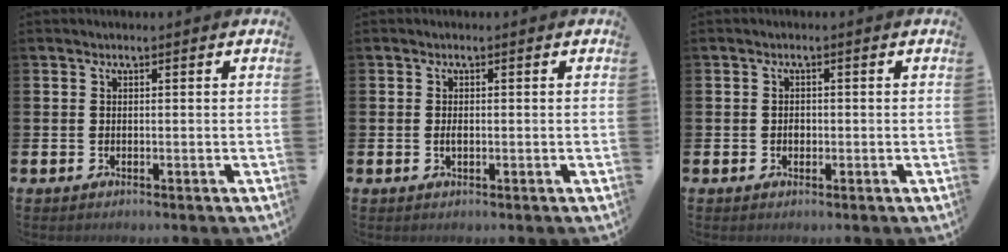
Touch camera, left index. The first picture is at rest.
{"total": 1.0, "force": [-0.1, 0.4, 0.8], "torque": [-0.024, 0.004, -0.002]}
{"total": 1.1, "force": [-0.2, 0.9, 0.6], "torque": [-0.003, 0.002, -0.007]}